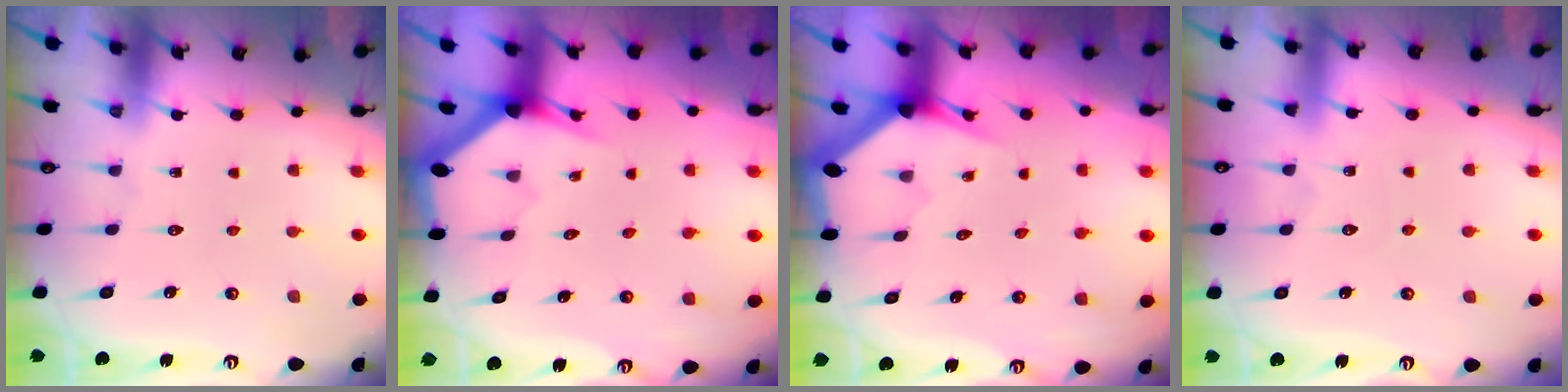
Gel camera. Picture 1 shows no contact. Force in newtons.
{"total": 3.2, "press": 3.2, "slide": 0.2}
{"total": 3.0, "press": 3.0, "slide": 0.0}
{"total": 3.6, "press": 3.6, "slide": 0.6}